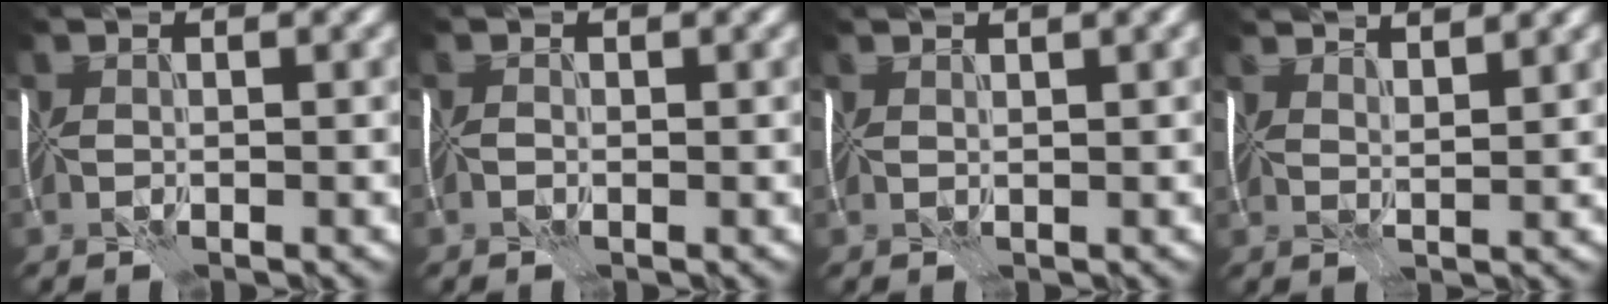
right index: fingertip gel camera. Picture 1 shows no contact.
{"total": 0.8, "force": [-0.2, 0.6, 0.4], "torque": [-0.008, 0.003, -0.008]}
{"total": 2.1, "force": [1.5, 0.4, 1.4], "torque": [-0.017, 0.003, 0.024]}
{"total": 5.0, "force": [4.4, 1.1, 2.1], "torque": [-0.023, 0.017, 0.044]}